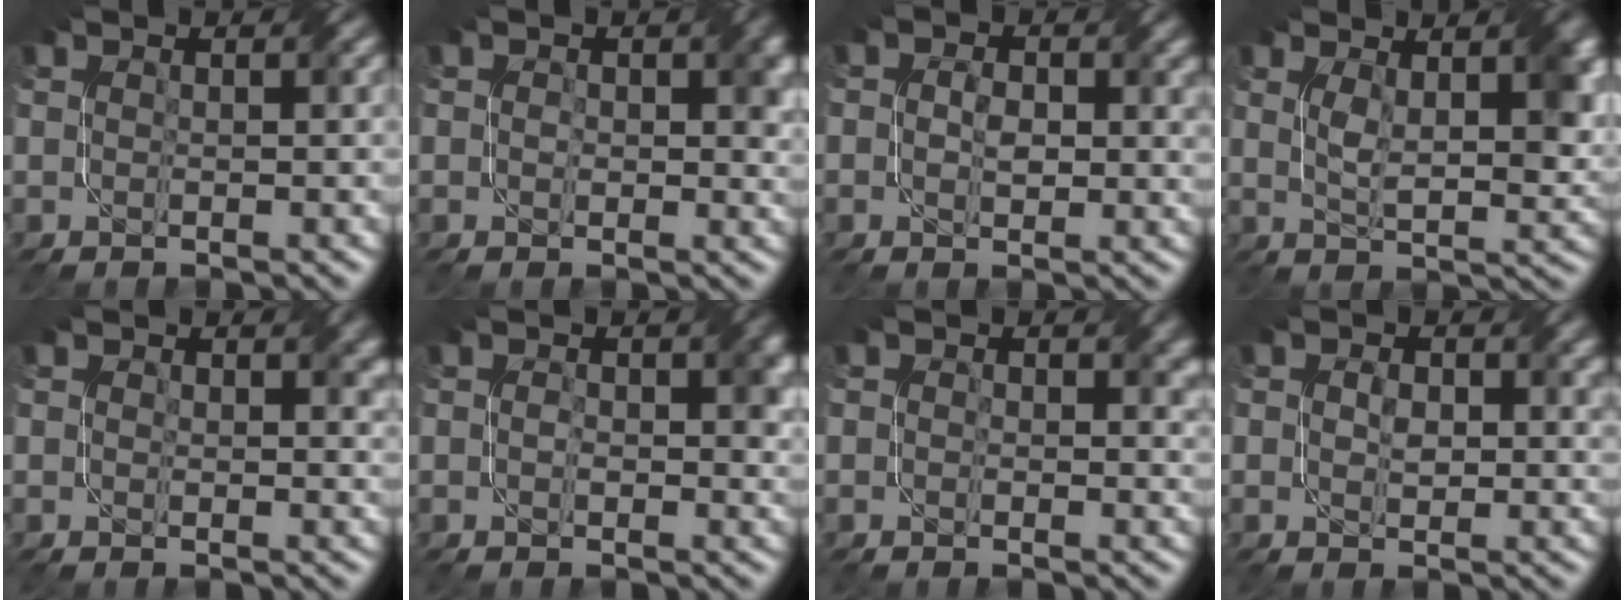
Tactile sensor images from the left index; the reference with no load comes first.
{"total": 2.8, "force": [0.5, 1.9, 2.0], "torque": [-0.026, -0.002, 0.005]}
{"total": 2.8, "force": [0.1, 1.9, 2.1], "torque": [-0.035, -0.002, 0.001]}
{"total": 6.3, "force": [2.1, 2.4, 5.4], "torque": [-0.093, -0.005, 0.040]}
{"total": 2.3, "force": [1.0, 1.6, 1.3], "torque": [-0.016, -0.004, 0.012]}
{"total": 3.1, "force": [0.1, 1.8, 2.5], "torque": [-0.034, -0.003, -0.001]}
{"total": 2.6, "force": [0.7, 1.9, 1.7], "torque": [-0.018, -0.002, 0.005]}
{"total": 2.6, "force": [0.4, 1.7, 1.9], "torque": [-0.034, -0.003, 0.007]}